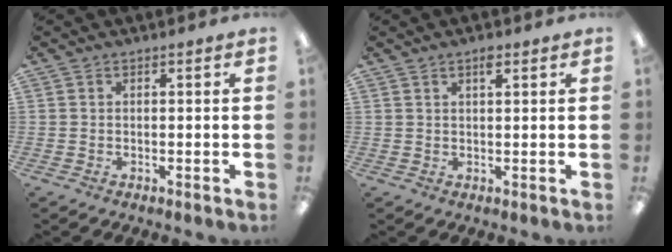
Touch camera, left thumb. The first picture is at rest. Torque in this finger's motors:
{"motor_torque": [-0.05, 0.02, -0.42, 0.15, -0.01]}